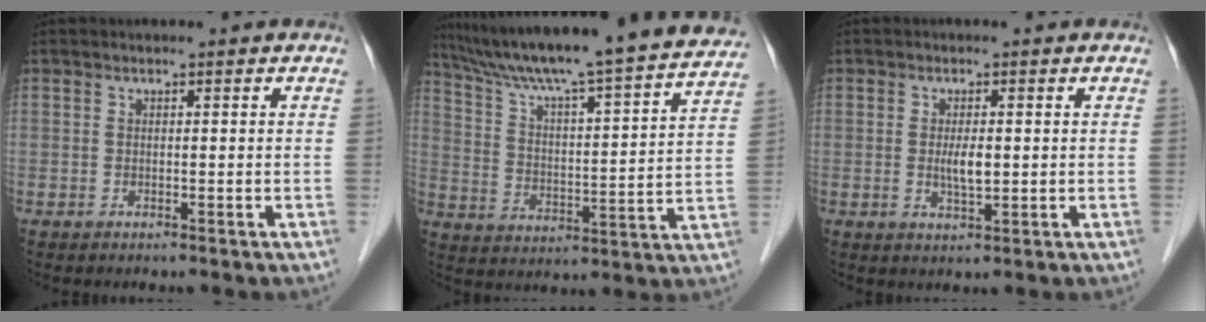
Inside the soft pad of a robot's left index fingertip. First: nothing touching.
{"total": 26.6, "force": [23.8, 0.3, 11.8], "torque": [-0.193, -0.030, 0.330]}
{"total": 2.9, "force": [0.1, 0.7, 2.8], "torque": [-0.053, -0.003, 0.003]}